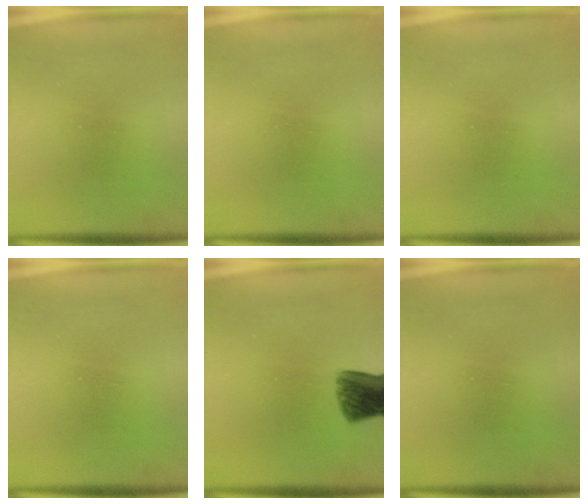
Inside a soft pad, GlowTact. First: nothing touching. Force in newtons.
{"total": 0.0}
{"total": 0.0}
{"total": 0.0}
{"total": 7.5}
{"total": 0.0}